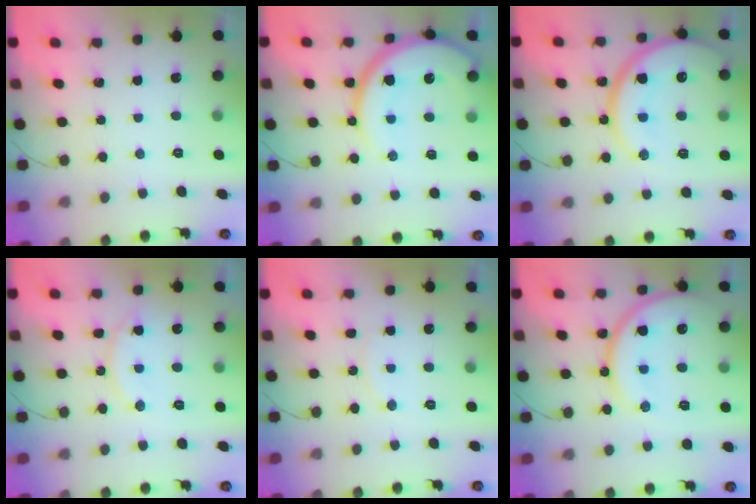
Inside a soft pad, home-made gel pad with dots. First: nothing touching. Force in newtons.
{"total": 17.2, "press": 17.1, "slide": 1.8}
{"total": 20.8, "press": 20.8, "slide": 1.6}
{"total": 11.4, "press": 11.4, "slide": 0.9}
{"total": 5.9, "press": 5.9, "slide": 0.6}
{"total": 18.0, "press": 18.0, "slide": 1.4}